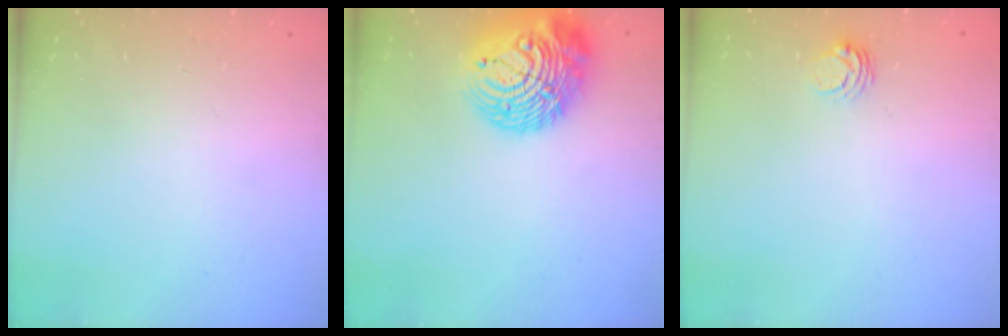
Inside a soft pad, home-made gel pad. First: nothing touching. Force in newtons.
{"total": 16.6, "press": 16.5, "slide": 2.4}
{"total": 4.4, "press": 4.3, "slide": 0.6}